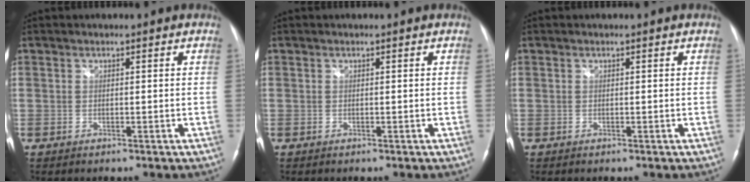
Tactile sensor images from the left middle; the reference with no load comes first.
{"total": 0.0}
{"total": 0.0}